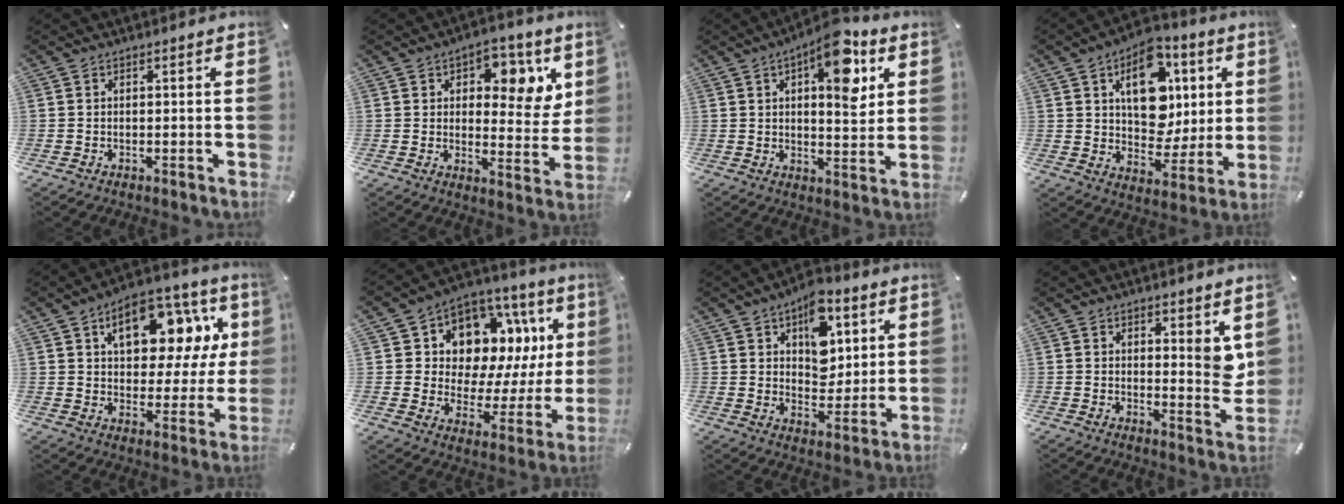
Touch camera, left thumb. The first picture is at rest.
{"total": 9.7, "force": [4.6, 6.0, 6.1], "torque": [-0.056, -0.032, 0.069]}
{"total": 13.5, "force": [6.8, 5.5, 10.2], "torque": [-0.133, -0.034, 0.108]}
{"total": 16.3, "force": [5.5, 11.8, 9.8], "torque": [-0.124, -0.022, 0.098]}
{"total": 16.3, "force": [7.8, 9.8, 10.4], "torque": [-0.153, -0.034, 0.133]}
{"total": 11.1, "force": [6.5, 7.7, 4.7], "torque": [-0.071, -0.075, 0.113]}
{"total": 12.4, "force": [5.9, 8.3, 7.0], "torque": [-0.094, -0.025, 0.103]}
{"total": 5.8, "force": [3.3, 2.5, 4.1], "torque": [-0.038, -0.032, 0.051]}